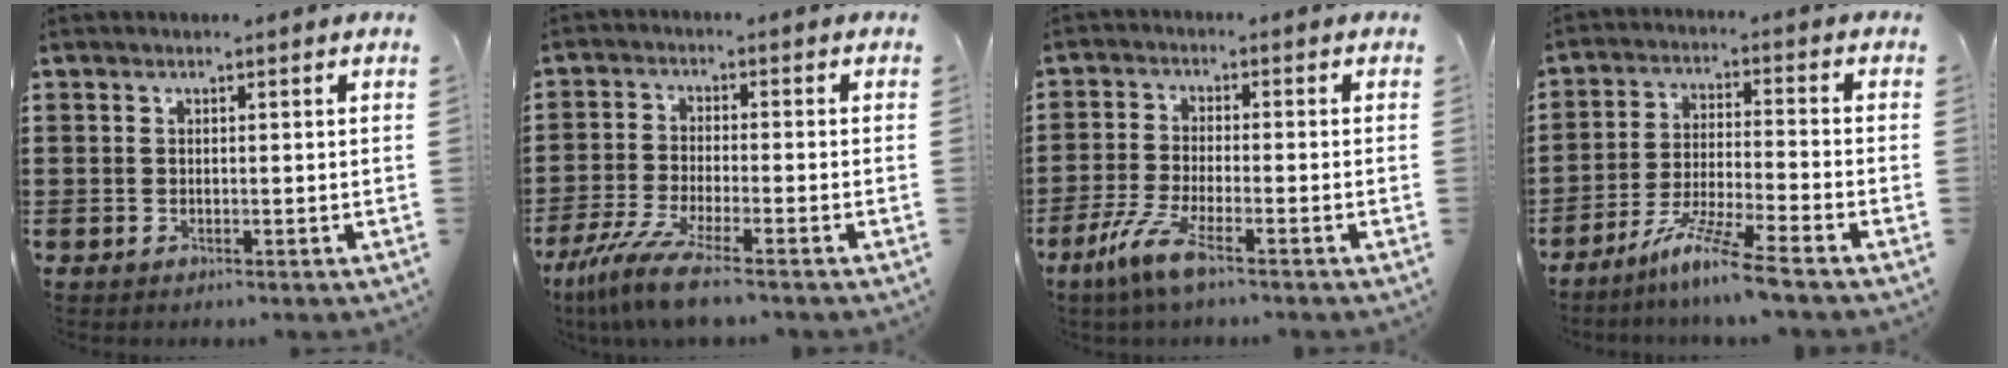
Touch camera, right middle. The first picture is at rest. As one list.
[{"total": 7.1, "force": [-5.4, 0.3, 4.6], "torque": [-0.115, -0.023, -0.109]}, {"total": 6.0, "force": [-3.5, 0.8, 4.8], "torque": [-0.119, -0.018, -0.071]}, {"total": 8.3, "force": [-6.6, -0.5, 4.9], "torque": [-0.098, -0.014, -0.128]}]